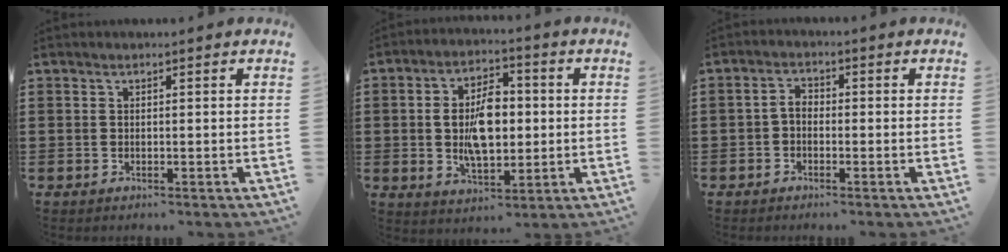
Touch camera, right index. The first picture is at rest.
{"total": 8.8, "force": [-0.1, 5.0, 7.2], "torque": [-0.134, 0.007, -0.010]}
{"total": 2.1, "force": [-0.9, 1.2, 1.5], "torque": [-0.039, 0.003, -0.021]}